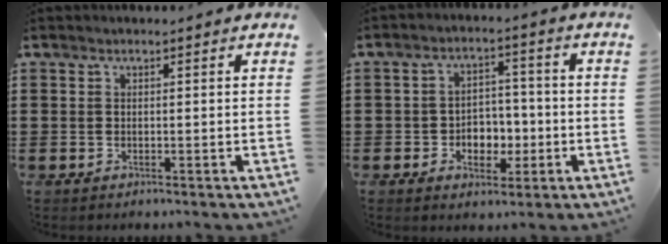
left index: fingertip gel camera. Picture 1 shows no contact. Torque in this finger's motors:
{"motor_torque": [0.23, 0.14, 0.24, 0.08]}